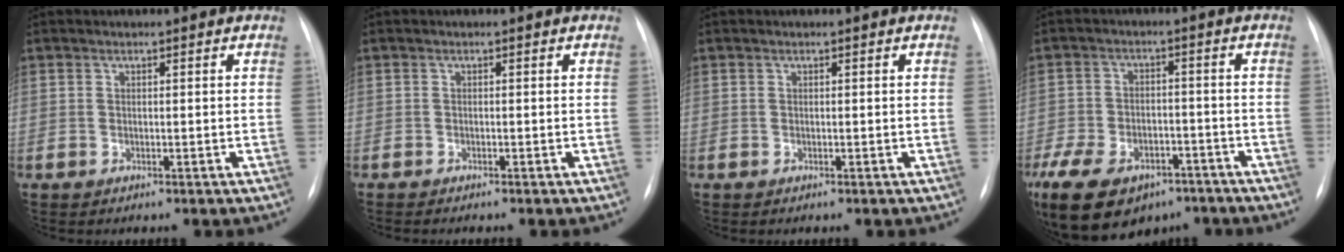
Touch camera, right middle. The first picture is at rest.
{"total": 1.3, "force": [-1.1, 0.0, 0.7], "torque": [-0.010, -0.002, -0.011]}
{"total": 0.0}
{"total": 22.8, "force": [-13.7, 14.0, 11.6], "torque": [-0.320, -0.019, -0.202]}